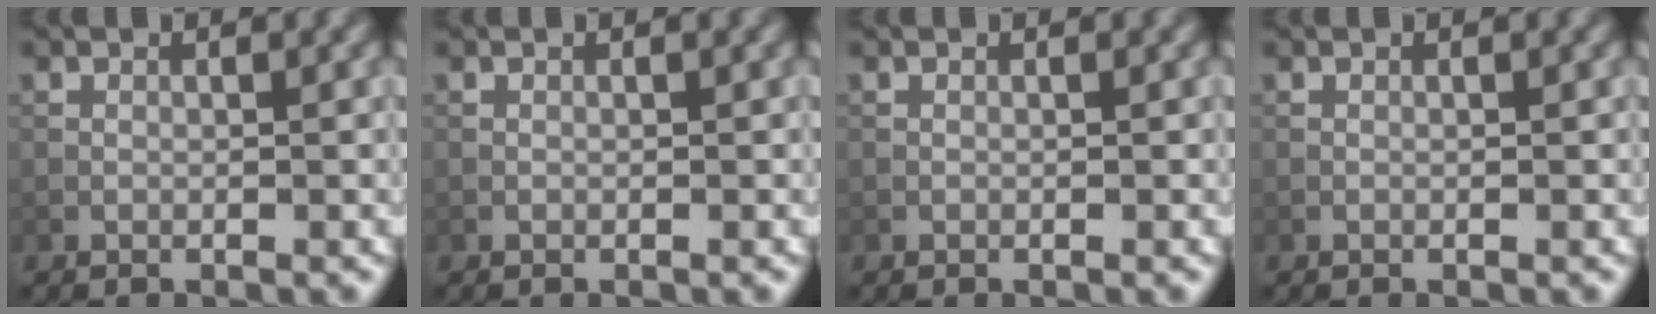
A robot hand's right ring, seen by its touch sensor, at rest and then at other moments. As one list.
[{"total": 0.0}, {"total": 0.0}, {"total": 0.0}]